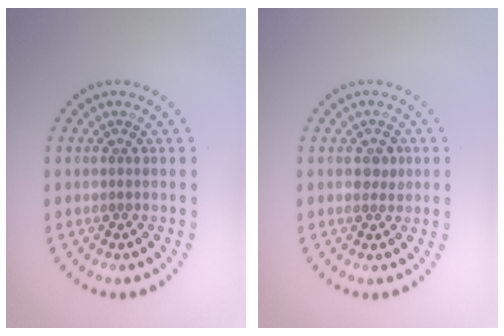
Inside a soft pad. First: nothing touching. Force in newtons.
{"total": 1.5, "press": 1.5, "slide": 0.2}